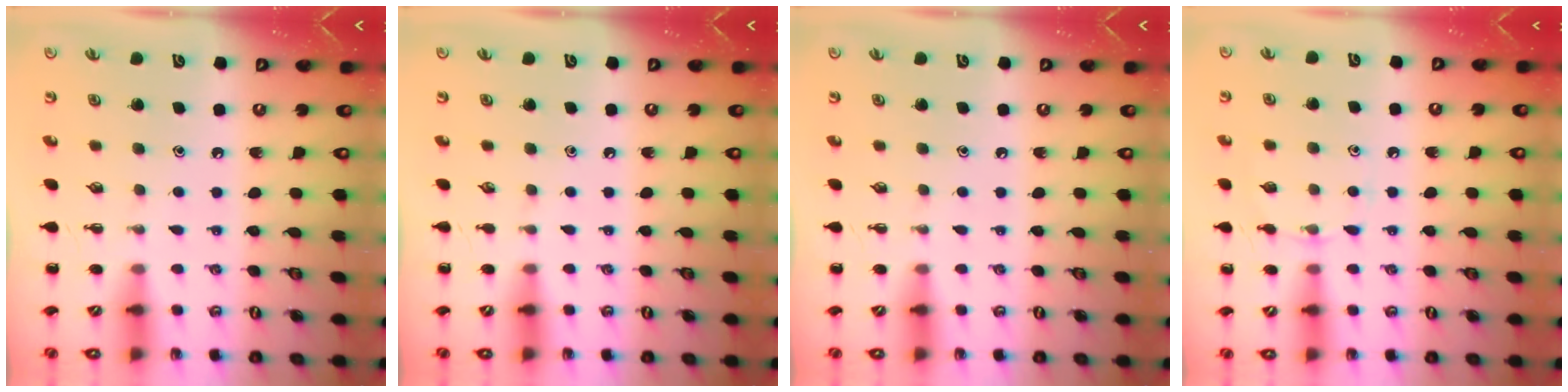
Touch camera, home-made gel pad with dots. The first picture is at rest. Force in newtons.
{"total": 0.0}
{"total": 0.0}
{"total": 6.9, "press": 6.6, "slide": 1.8}